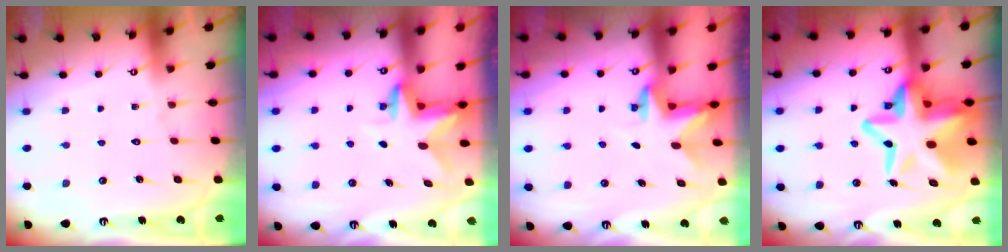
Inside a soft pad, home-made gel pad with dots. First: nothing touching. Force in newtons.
{"total": 3.0, "press": 3.0, "slide": 0.3}
{"total": 2.3, "press": 2.3, "slide": 0.4}
{"total": 20.7, "press": 20.3, "slide": 3.6}